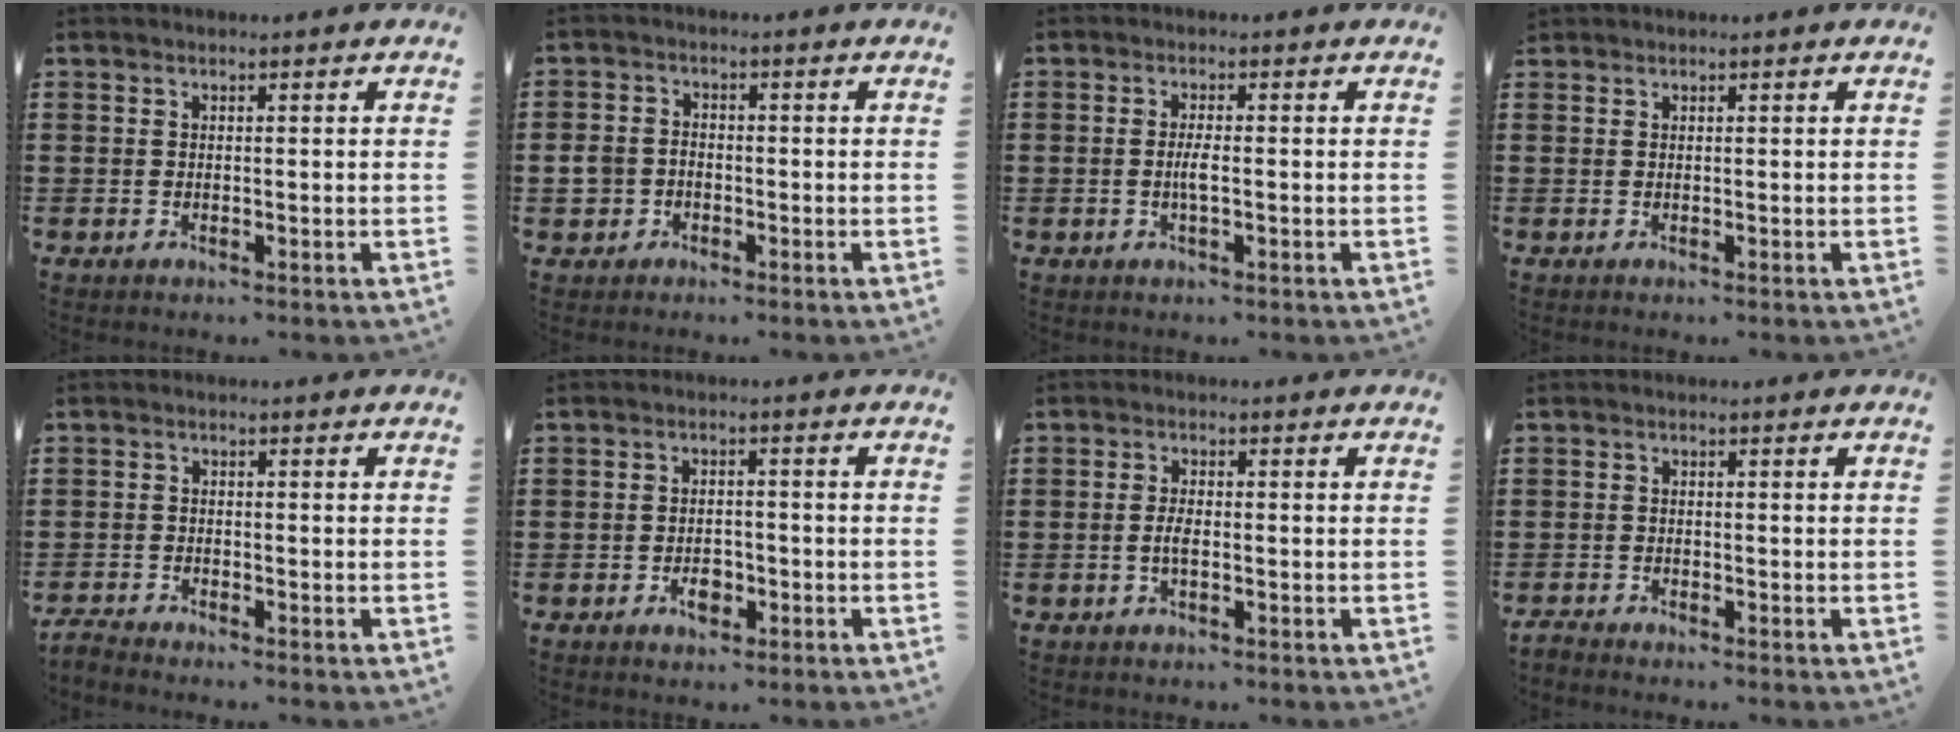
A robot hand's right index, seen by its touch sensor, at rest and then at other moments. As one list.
[{"total": 3.0, "force": [-1.2, 2.5, 1.2], "torque": [-0.043, -0.003, -0.028]}, {"total": 2.7, "force": [-0.5, 0.6, 2.6], "torque": [-0.062, -0.006, -0.014]}, {"total": 0.5, "force": [0.5, 0.2, 0.0], "torque": [0.001, 0.001, 0.010]}, {"total": 1.6, "force": [-1.6, -0.1, 0.0], "torque": [-0.004, -0.001, -0.032]}, {"total": 3.3, "force": [-1.3, 1.8, 2.5], "torque": [-0.037, 0.000, -0.025]}, {"total": 2.6, "force": [-0.4, 1.0, 2.3], "torque": [-0.053, -0.001, -0.011]}, {"total": 1.0, "force": [-1.0, 0.1, 0.0], "torque": [-0.003, 0.000, -0.020]}]